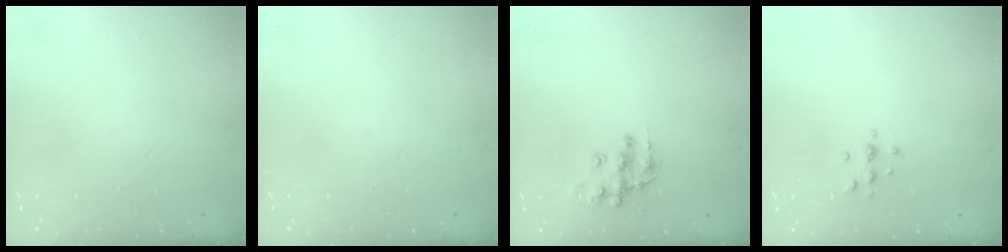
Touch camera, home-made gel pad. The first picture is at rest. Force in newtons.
{"total": 0.0}
{"total": 11.6, "press": 11.5, "slide": 0.9}
{"total": 4.8, "press": 4.7, "slide": 0.6}